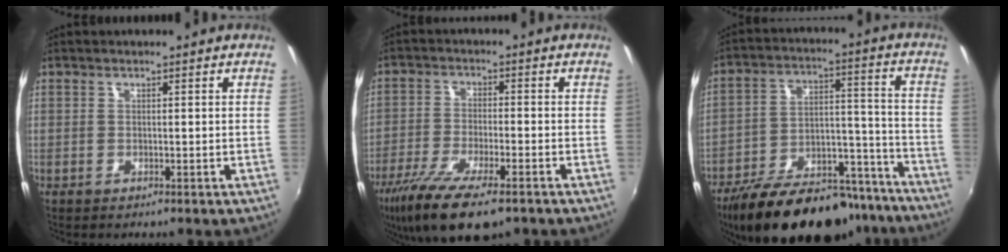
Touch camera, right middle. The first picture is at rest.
{"total": 13.9, "force": [-9.4, 3.8, 9.5], "torque": [-0.201, -0.045, -0.170]}
{"total": 27.1, "force": [-21.2, 11.1, 12.6], "torque": [-0.220, 0.024, -0.286]}